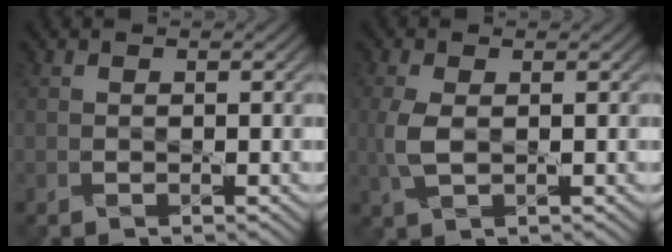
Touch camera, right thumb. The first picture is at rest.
{"total": 3.4, "force": [0.1, 1.7, 2.9], "torque": [-0.083, 0.001, 0.001]}